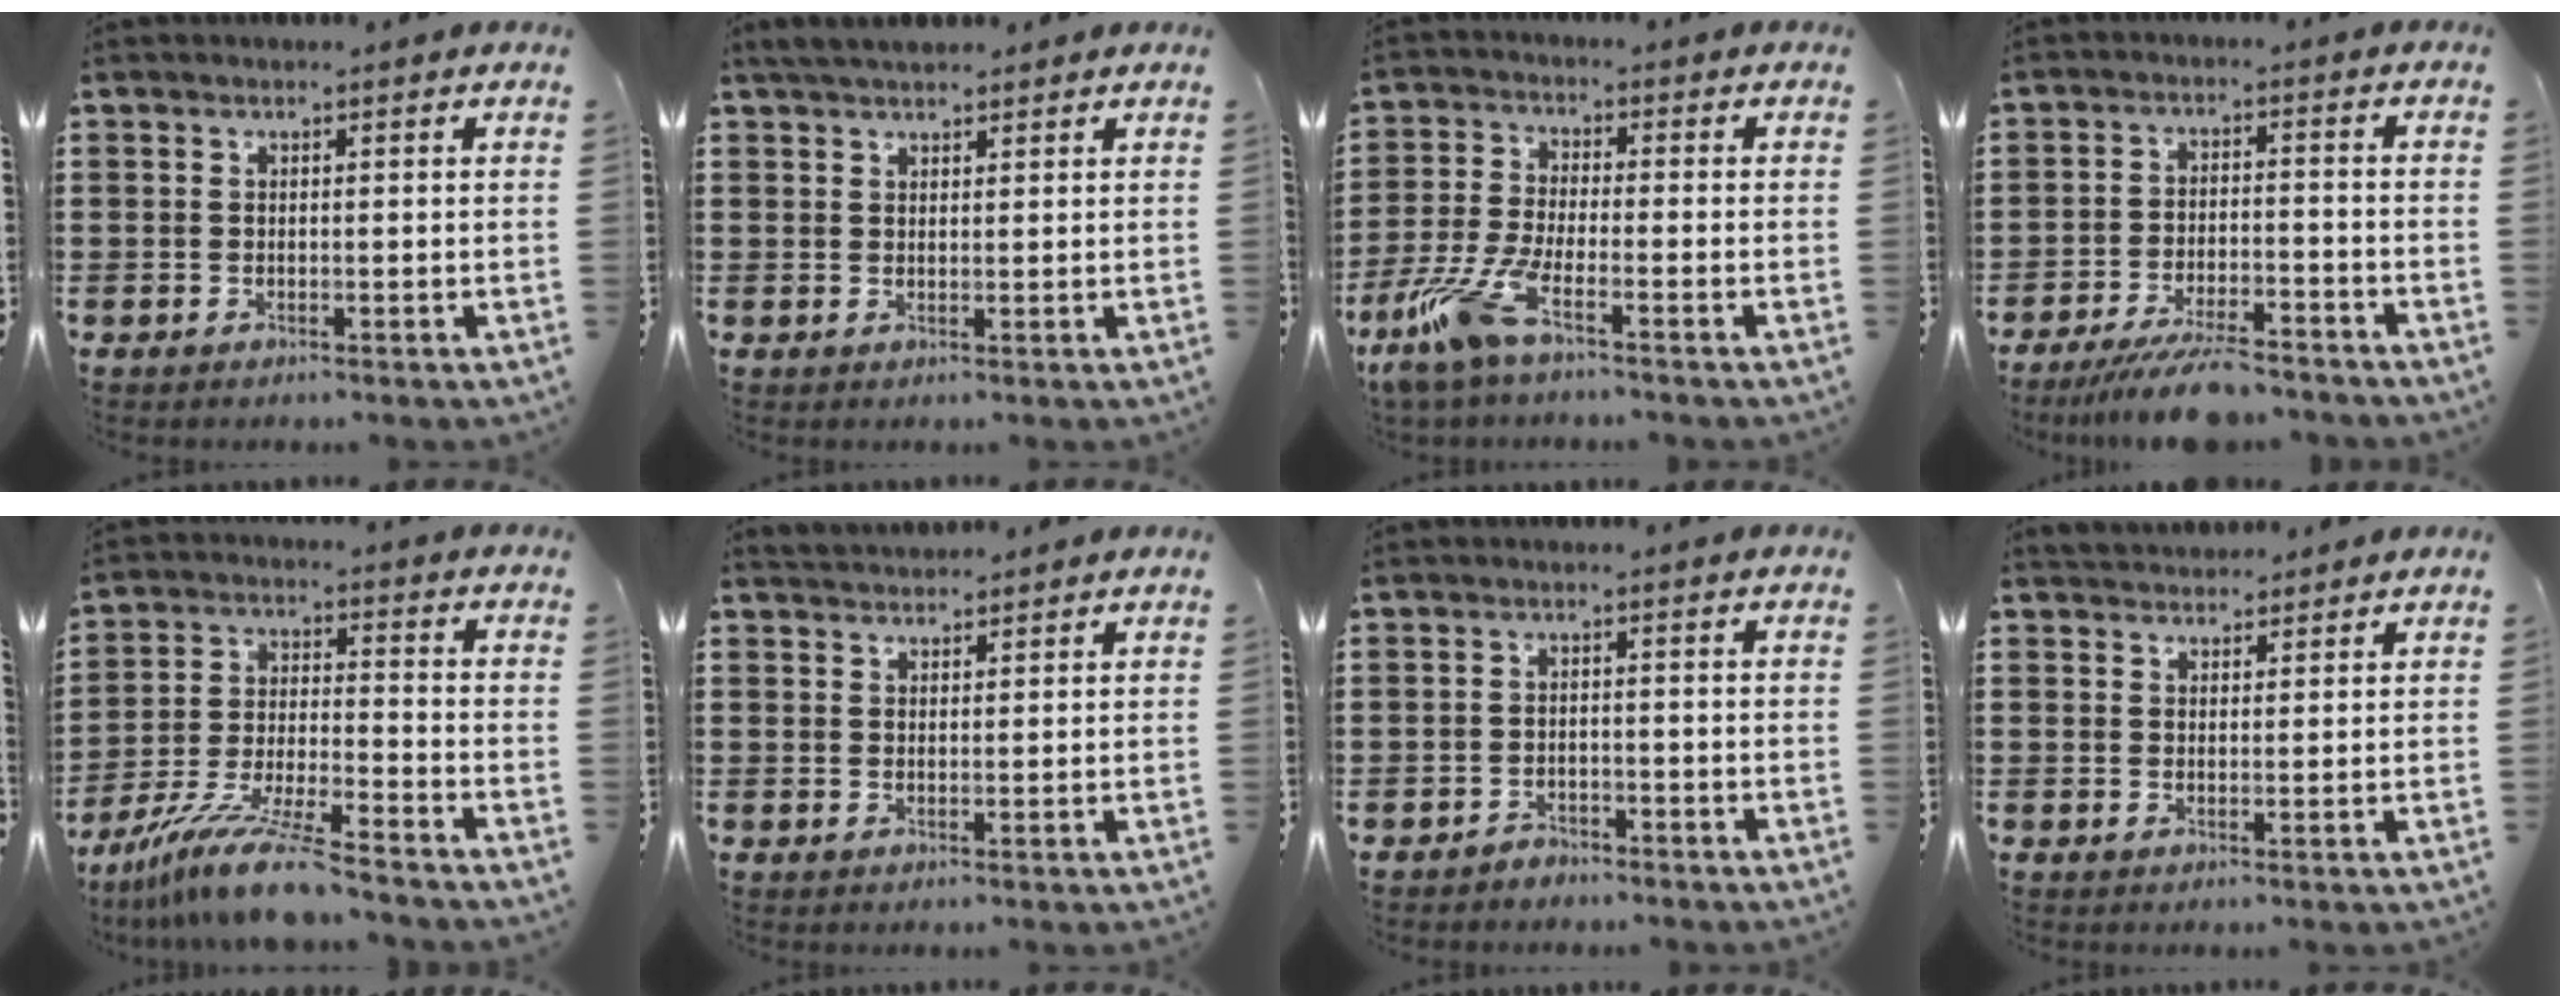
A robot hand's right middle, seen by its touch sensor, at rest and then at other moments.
{"total": 2.4, "force": [2.3, 0.6, 0.6], "torque": [-0.018, 0.005, 0.044]}
{"total": 7.6, "force": [-4.7, 1.6, 5.7], "torque": [-0.153, -0.021, -0.096]}
{"total": 7.2, "force": [-6.4, 0.8, 3.3], "torque": [-0.057, 0.000, -0.117]}
{"total": 11.8, "force": [-10.2, 0.1, 5.8], "torque": [-0.114, 0.007, -0.198]}
{"total": 1.8, "force": [1.8, 0.3, -0.2], "torque": [-0.002, 0.005, 0.035]}
{"total": 2.0, "force": [-1.9, 0.4, -0.1], "torque": [-0.005, -0.001, -0.042]}
{"total": 2.2, "force": [2.1, 0.6, -0.2], "torque": [0.006, 0.000, 0.040]}